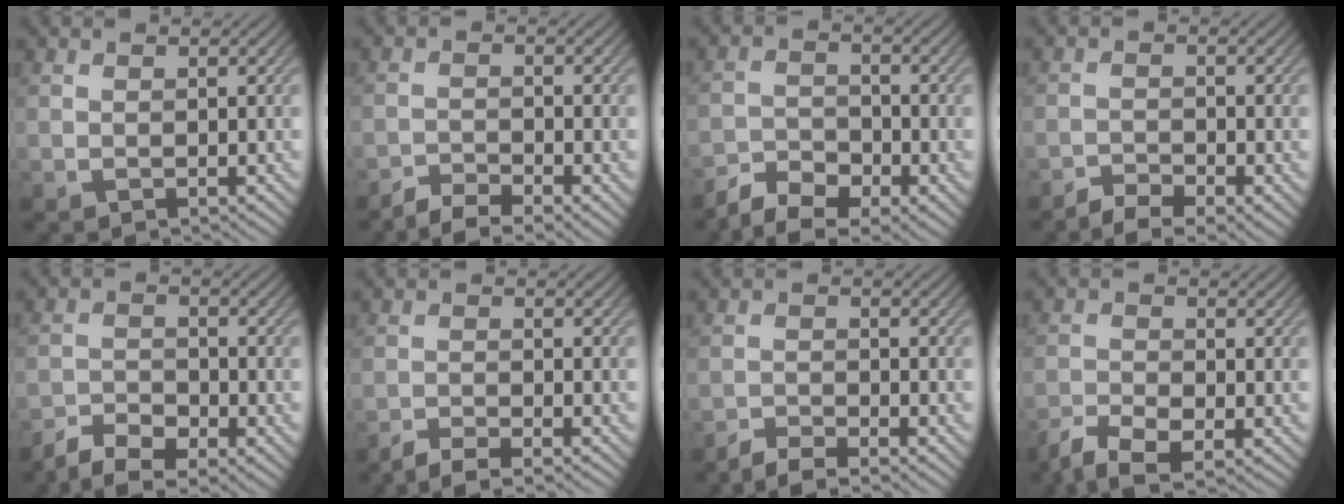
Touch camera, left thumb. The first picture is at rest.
{"total": 4.1, "force": [-3.4, 0.8, 2.1], "torque": [-0.041, -0.004, -0.064]}
{"total": 6.4, "force": [-4.9, 2.8, 3.1], "torque": [-0.055, -0.010, -0.095]}
{"total": 4.0, "force": [-3.1, 1.1, 2.2], "torque": [-0.041, -0.004, -0.055]}
{"total": 5.7, "force": [-4.4, 2.2, 2.9], "torque": [-0.054, -0.007, -0.083]}
{"total": 2.9, "force": [-2.5, 0.4, 1.6], "torque": [-0.024, 0.001, -0.055]}
{"total": 3.3, "force": [-2.9, 0.4, 1.5], "torque": [-0.025, 0.000, -0.060]}
{"total": 4.9, "force": [-3.6, 1.5, 3.0], "torque": [-0.060, -0.010, -0.070]}